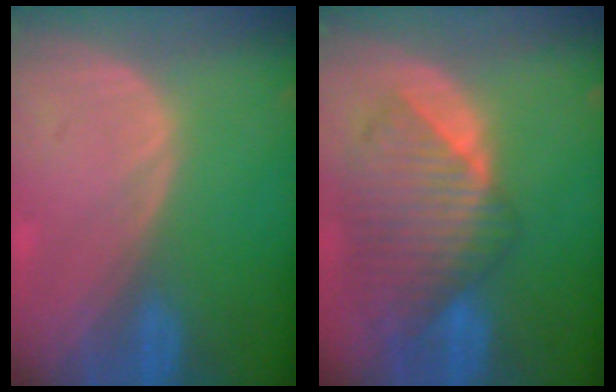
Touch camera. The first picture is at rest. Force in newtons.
{"total": 9.9, "press": 8.6, "slide": 5.0}